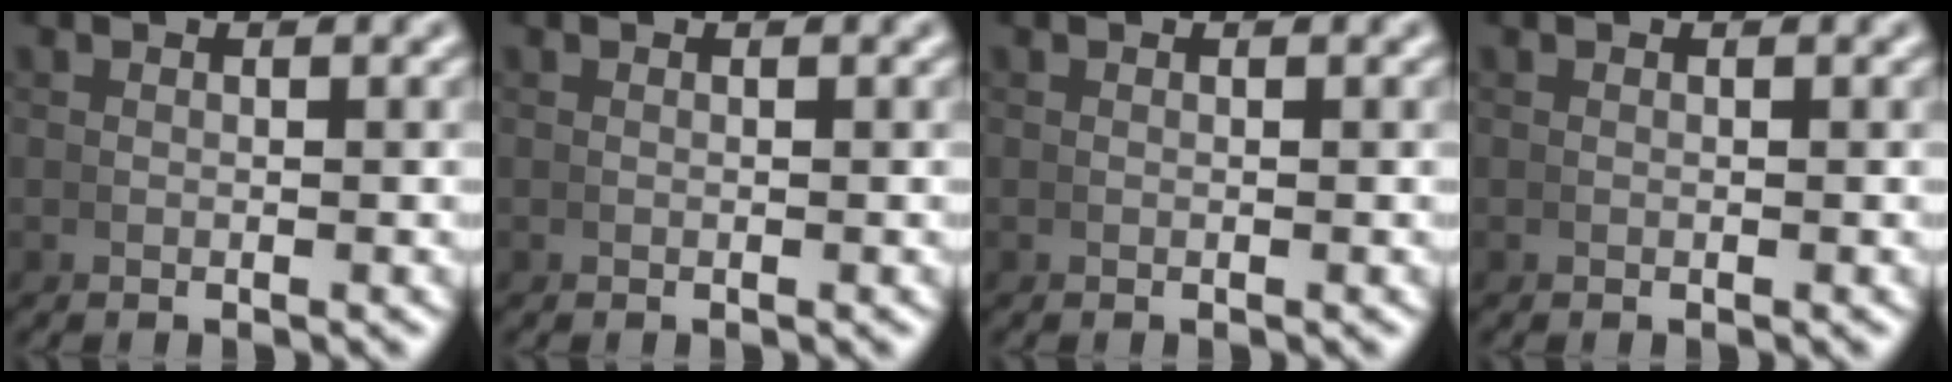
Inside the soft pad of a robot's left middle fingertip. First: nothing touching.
{"total": 0.0}
{"total": 0.0}
{"total": 0.0}